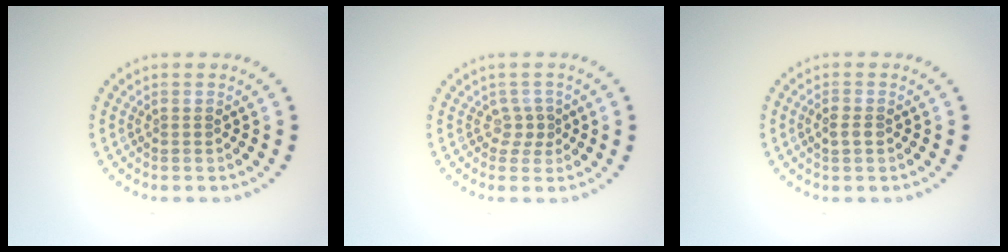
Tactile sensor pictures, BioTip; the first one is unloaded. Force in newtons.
{"total": 1.4, "press": 0.8, "slide": 1.1}
{"total": 1.2, "press": 1.2, "slide": 0.1}